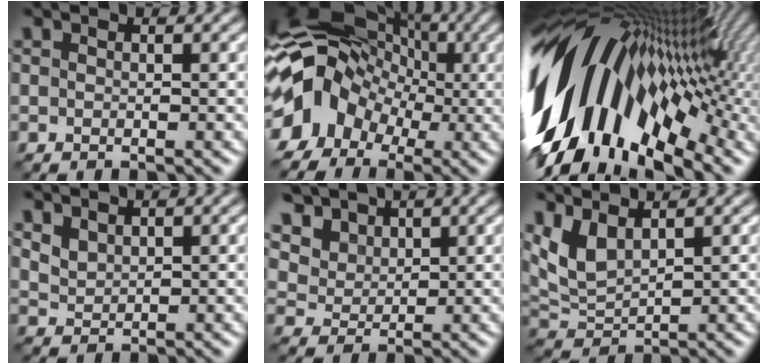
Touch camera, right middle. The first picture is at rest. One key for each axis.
{"total": 11.4, "fx": -3.1, "fy": 9.0, "fz": 6.2, "tx": -0.104, "ty": 0.007, "tz": -0.080}
{"total": 17.1, "fx": 0.2, "fy": 9.7, "fz": 14.1, "tx": -0.243, "ty": 0.004, "tz": -0.024}
{"total": 1.9, "fx": 1.2, "fy": 1.1, "fz": 1.0, "tx": -0.028, "ty": 0.004, "tz": 0.025}
{"total": 6.8, "fx": 3.9, "fy": 4.6, "fz": 3.1, "tx": -0.108, "ty": 0.010, "tz": 0.062}
{"total": 3.3, "fx": 1.5, "fy": 1.4, "fz": 2.6, "tx": -0.068, "ty": -0.002, "tz": 0.031}